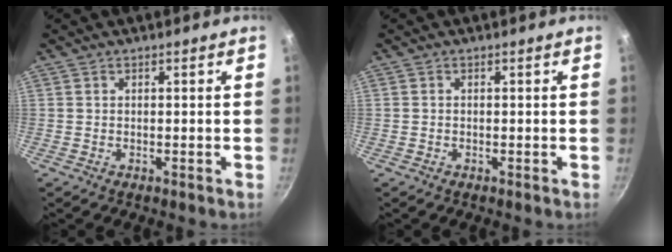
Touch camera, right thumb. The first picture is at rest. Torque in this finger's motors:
{"motor_torque": [-0.25, 0.19, -0.12, 0.41, 0.04]}